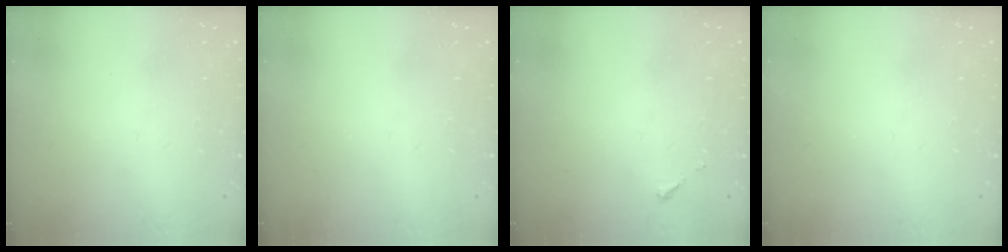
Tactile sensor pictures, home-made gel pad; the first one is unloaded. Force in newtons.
{"total": 0.0}
{"total": 2.6, "press": 2.6, "slide": 0.3}
{"total": 0.0}